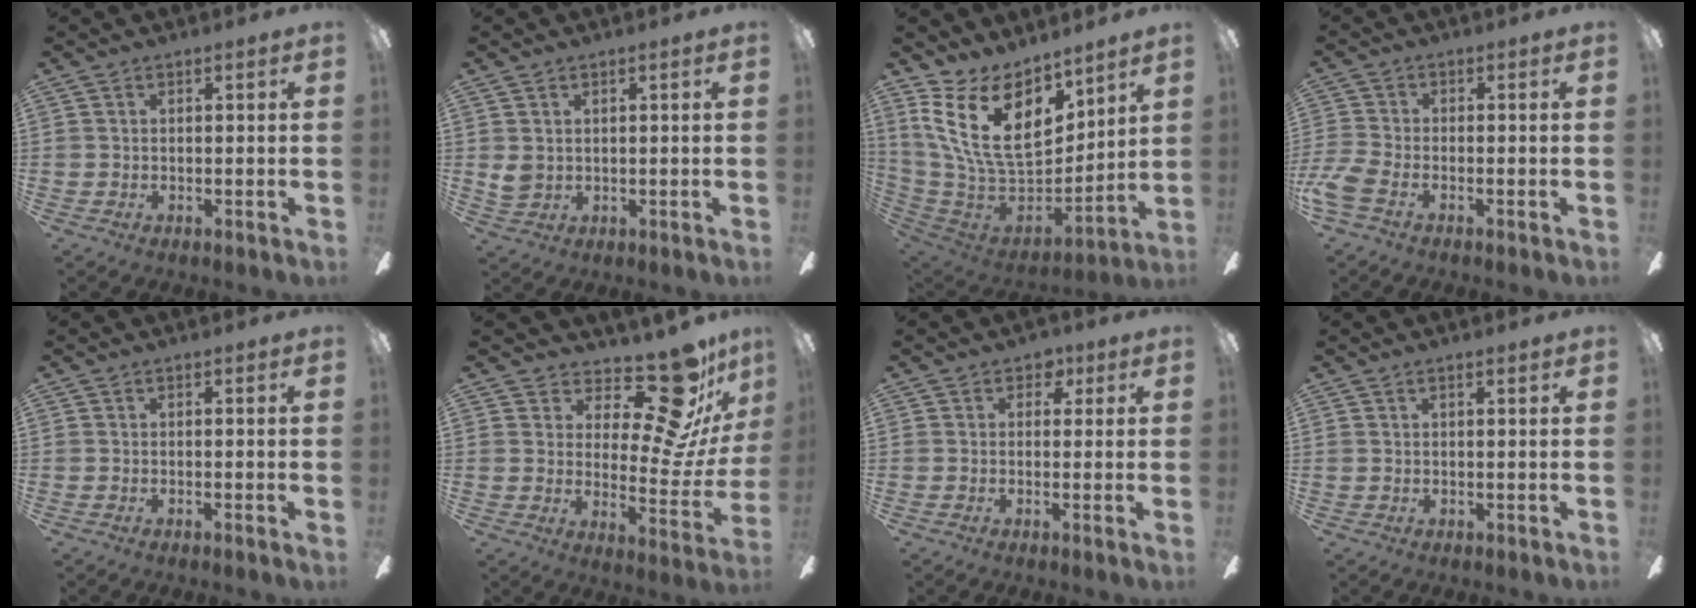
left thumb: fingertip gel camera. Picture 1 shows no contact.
{"total": 2.6, "force": [1.0, 1.8, 1.6], "torque": [-0.033, 0.003, 0.020]}
{"total": 22.4, "force": [10.5, 12.6, 15.2], "torque": [-0.300, -0.065, 0.194]}
{"total": 5.3, "force": [-2.5, 2.1, 4.2], "torque": [-0.099, -0.002, -0.048]}
{"total": 1.1, "force": [-0.2, -0.2, 1.1], "torque": [-0.018, -0.002, -0.005]}
{"total": 16.8, "force": [11.9, 5.6, 10.5], "torque": [-0.150, -0.106, 0.198]}
{"total": 3.2, "force": [1.4, 1.9, 2.1], "torque": [-0.012, -0.004, 0.017]}
{"total": 1.4, "force": [0.7, 0.1, 1.2], "torque": [-0.025, -0.001, 0.012]}